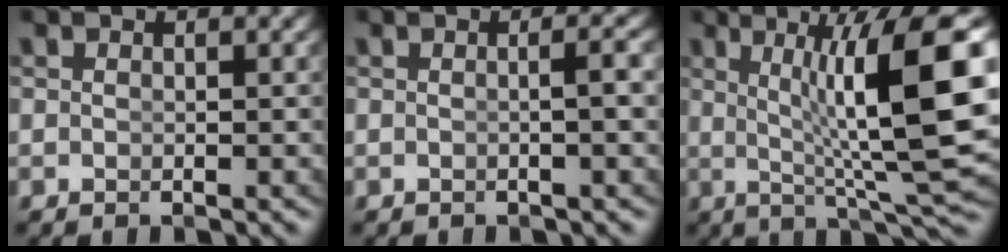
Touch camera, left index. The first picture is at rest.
{"total": 1.5, "force": [-0.2, -0.6, 1.3], "torque": [-0.017, 0.003, -0.003]}
{"total": 11.8, "force": [1.3, 2.2, 11.5], "torque": [-0.140, 0.006, 0.023]}